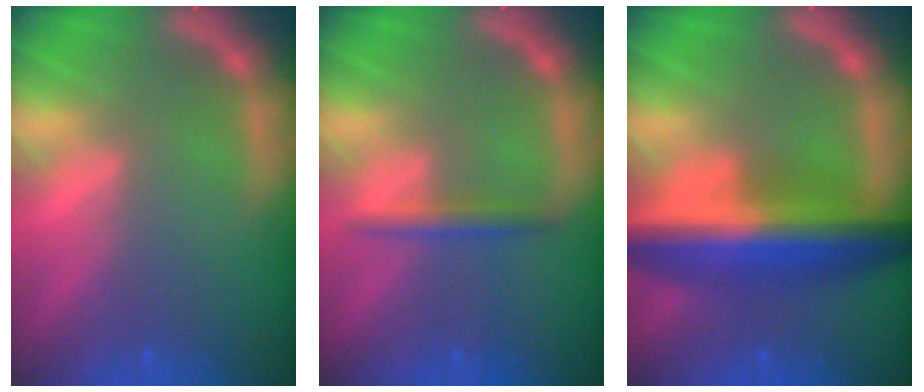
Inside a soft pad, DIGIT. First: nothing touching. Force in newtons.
{"total": 1.9}
{"total": 10.0}